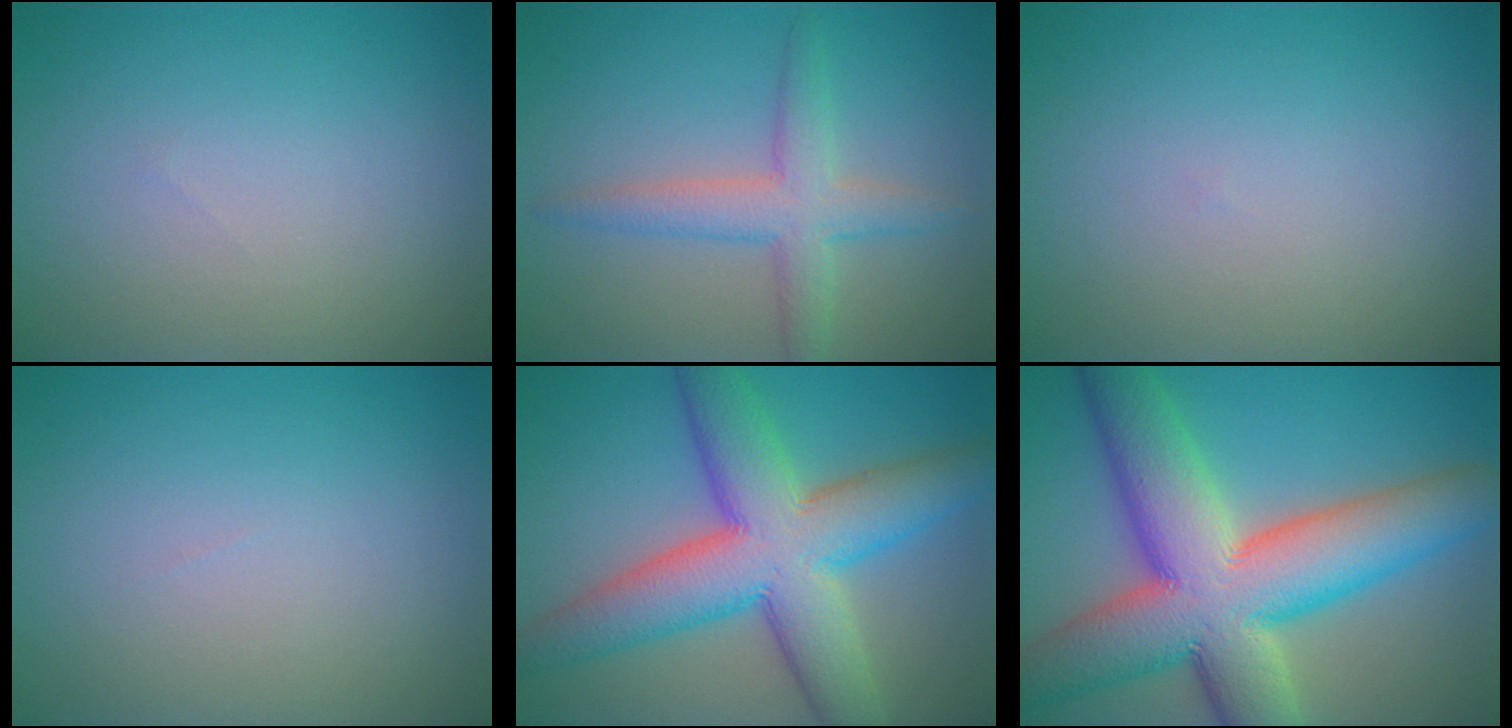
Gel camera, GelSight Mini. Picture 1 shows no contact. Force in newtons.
{"total": 3.7, "press": 3.7, "slide": 0.2}
{"total": 0.0}
{"total": 0.0}
{"total": 11.1, "press": 11.1, "slide": 0.4}
{"total": 14.4, "press": 14.4, "slide": 0.9}